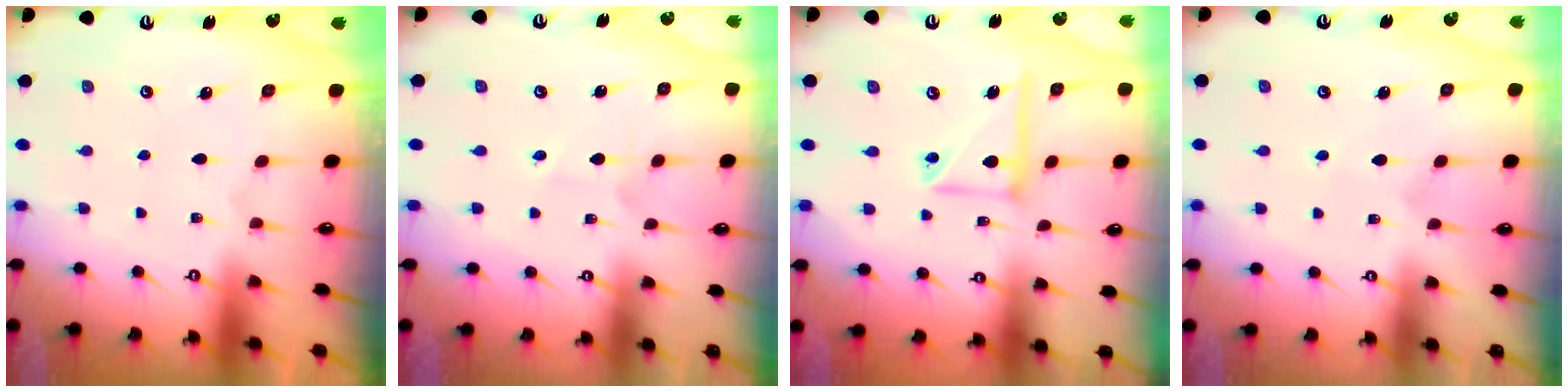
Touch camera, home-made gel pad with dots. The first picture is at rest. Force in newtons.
{"total": 2.8, "press": 2.8, "slide": 0.3}
{"total": 11.2, "press": 11.1, "slide": 1.1}
{"total": 3.0, "press": 3.0, "slide": 0.3}